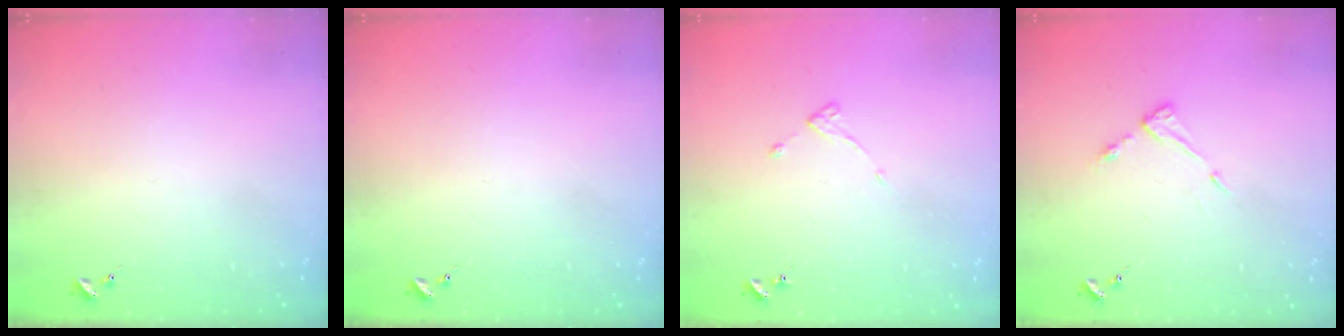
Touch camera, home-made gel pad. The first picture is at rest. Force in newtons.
{"total": 0.0}
{"total": 3.6, "press": 3.6, "slide": 0.5}
{"total": 5.6, "press": 5.6, "slide": 0.3}